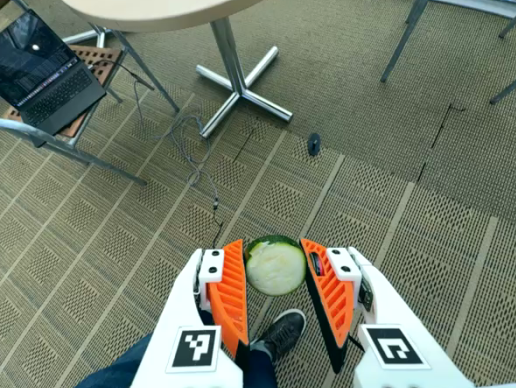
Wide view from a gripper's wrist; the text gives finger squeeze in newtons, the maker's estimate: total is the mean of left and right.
{"total": 9.7, "left": 9.2, "right": 10.2}